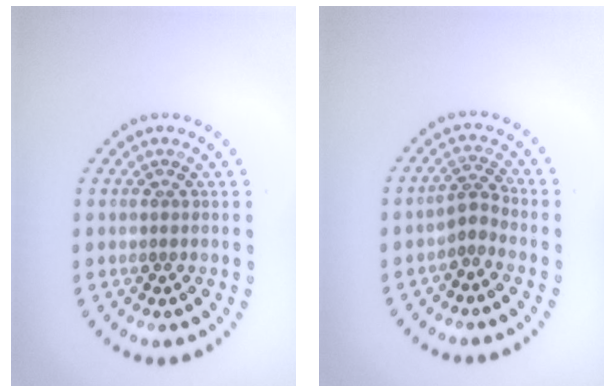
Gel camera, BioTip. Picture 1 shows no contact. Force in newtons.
{"total": 1.8, "press": 1.1, "slide": 1.4}